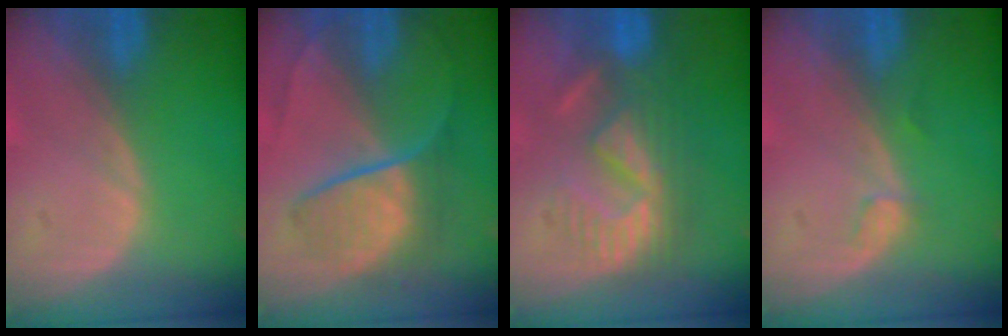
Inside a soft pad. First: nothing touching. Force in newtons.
{"total": 7.0, "press": 6.9, "slide": 1.5}
{"total": 9.0, "press": 8.3, "slide": 3.5}
{"total": 1.1, "press": 1.1, "slide": 0.2}